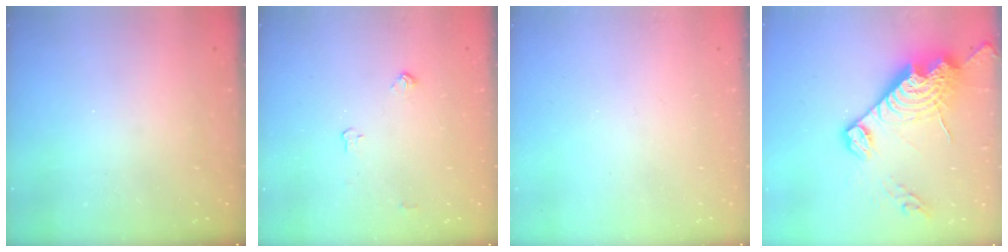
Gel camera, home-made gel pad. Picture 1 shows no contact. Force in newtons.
{"total": 3.9, "press": 3.8, "slide": 0.6}
{"total": 0.0}
{"total": 21.7, "press": 21.6, "slide": 1.8}